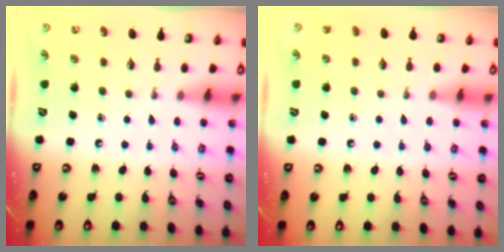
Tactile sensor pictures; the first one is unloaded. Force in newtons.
{"total": 2.5, "press": 2.4, "slide": 0.3}